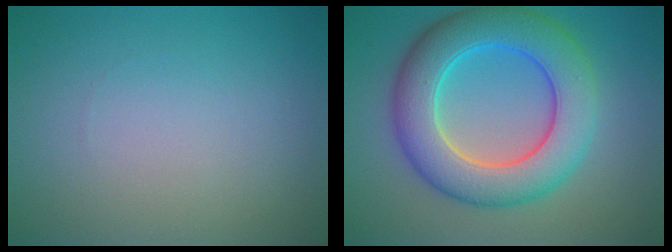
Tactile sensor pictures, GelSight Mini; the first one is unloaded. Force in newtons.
{"total": 9.0, "press": 9.0, "slide": 0.2}